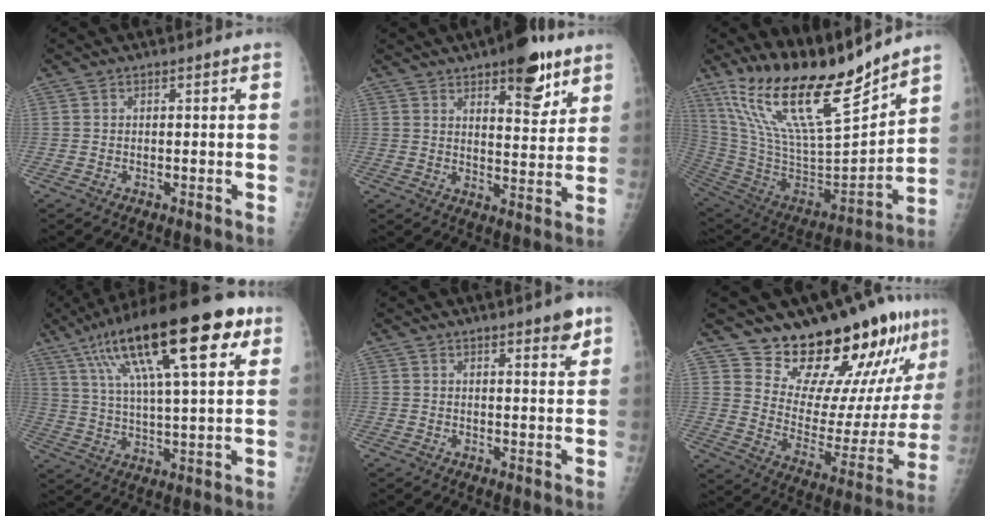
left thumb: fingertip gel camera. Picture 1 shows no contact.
{"total": 13.6, "force": [8.4, 4.9, 9.6], "torque": [-0.097, -0.046, 0.118]}
{"total": 24.0, "force": [19.1, 4.8, 13.8], "torque": [-0.212, -0.112, 0.348]}
{"total": 24.9, "force": [12.1, 7.1, 20.6], "torque": [-0.328, -0.001, 0.194]}
{"total": 4.4, "force": [2.9, 0.9, 3.3], "torque": [-0.036, -0.017, 0.036]}
{"total": 22.7, "force": [19.1, 7.1, 9.9], "torque": [-0.103, -0.138, 0.274]}